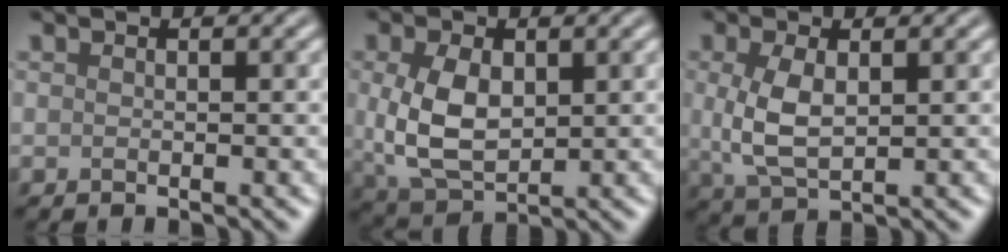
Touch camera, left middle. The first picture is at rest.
{"total": 6.0, "force": [0.5, 3.8, 4.6], "torque": [-0.106, -0.002, 0.019]}
{"total": 4.1, "force": [0.5, 2.1, 3.5], "torque": [-0.083, 0.000, 0.014]}